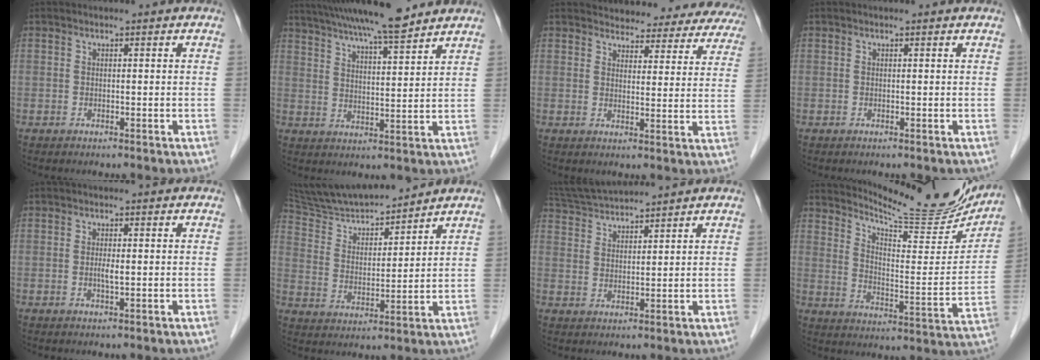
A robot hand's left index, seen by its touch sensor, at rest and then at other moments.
{"total": 15.7, "force": [13.7, 0.8, 7.5], "torque": [-0.130, 0.022, 0.212]}
{"total": 19.6, "force": [18.2, 5.8, 4.1], "torque": [-0.029, -0.035, 0.188]}
{"total": 0.0}
{"total": 1.4, "force": [-0.1, 0.2, 1.3], "torque": [-0.029, -0.001, -0.002]}
{"total": 14.9, "force": [13.8, 1.7, 5.3], "torque": [-0.100, 0.011, 0.249]}
{"total": 8.6, "force": [8.2, -0.2, 2.5], "torque": [-0.056, 0.027, 0.148]}
{"total": 17.5, "force": [16.9, 1.7, 4.3], "torque": [-0.072, -0.065, 0.226]}